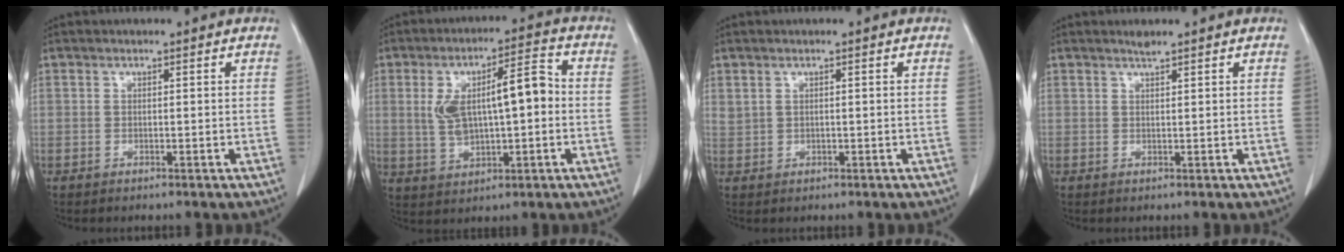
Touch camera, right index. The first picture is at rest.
{"total": 10.9, "force": [0.8, 3.5, 10.3], "torque": [-0.187, 0.029, 0.020]}
{"total": 1.1, "force": [0.8, 0.6, 0.4], "torque": [-0.010, 0.004, 0.020]}
{"total": 1.0, "force": [0.9, 0.2, 0.3], "torque": [-0.013, 0.002, 0.018]}